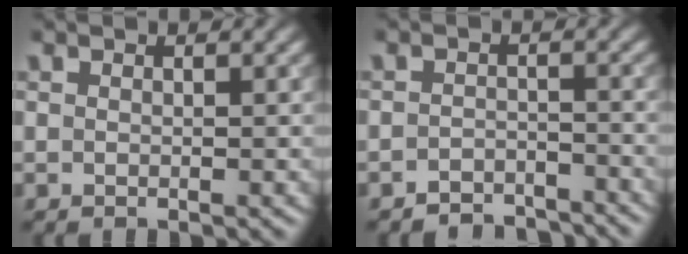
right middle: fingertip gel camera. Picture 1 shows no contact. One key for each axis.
{"total": 3.4, "fx": -3.2, "fy": 0.9, "fz": 0.4, "tx": 0.000, "ty": 0.004, "tz": -0.054}